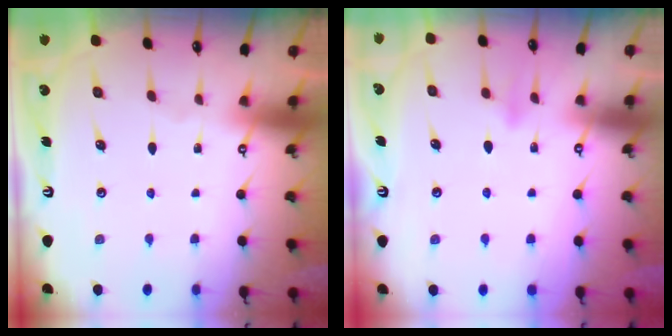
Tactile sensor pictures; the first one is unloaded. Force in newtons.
{"total": 6.3, "press": 6.2, "slide": 1.3}